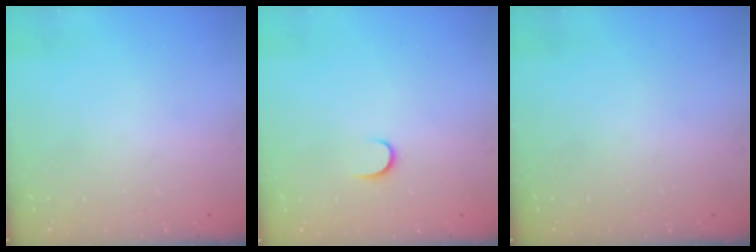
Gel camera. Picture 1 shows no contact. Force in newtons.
{"total": 5.3, "press": 5.3, "slide": 0.5}
{"total": 0.0}